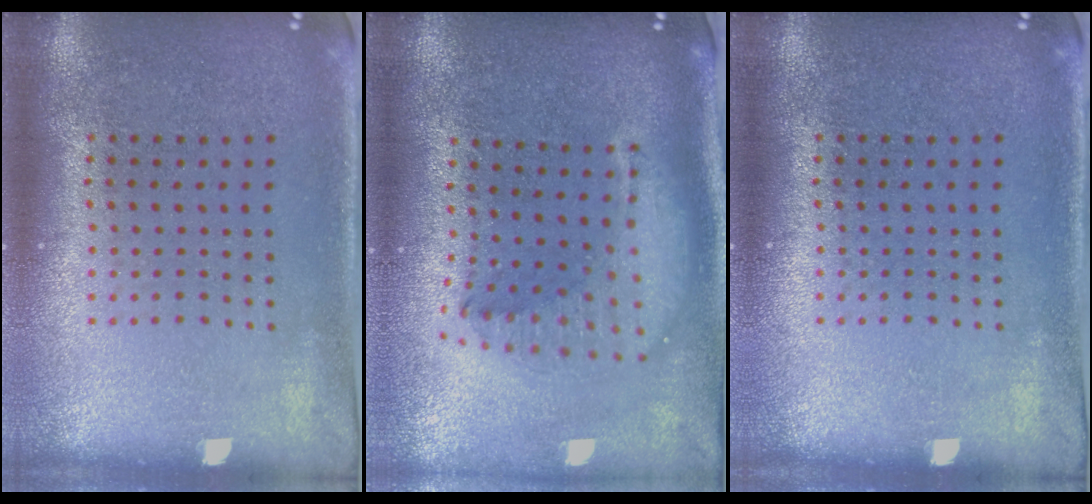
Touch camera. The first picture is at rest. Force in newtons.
{"total": 2.2, "press": 1.7, "slide": 1.4}
{"total": 0.0}